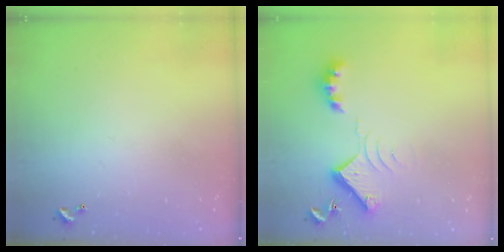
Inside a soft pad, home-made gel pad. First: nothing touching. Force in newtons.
{"total": 8.8, "press": 8.8, "slide": 0.6}